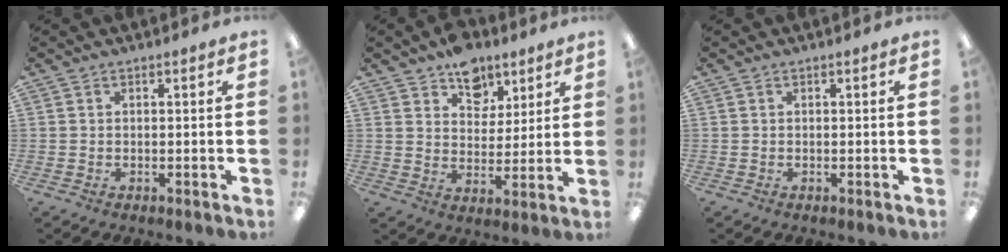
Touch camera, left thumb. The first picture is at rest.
{"total": 9.5, "force": [6.9, 6.2, 2.0], "torque": [-0.019, -0.047, 0.125]}
{"total": 0.0}